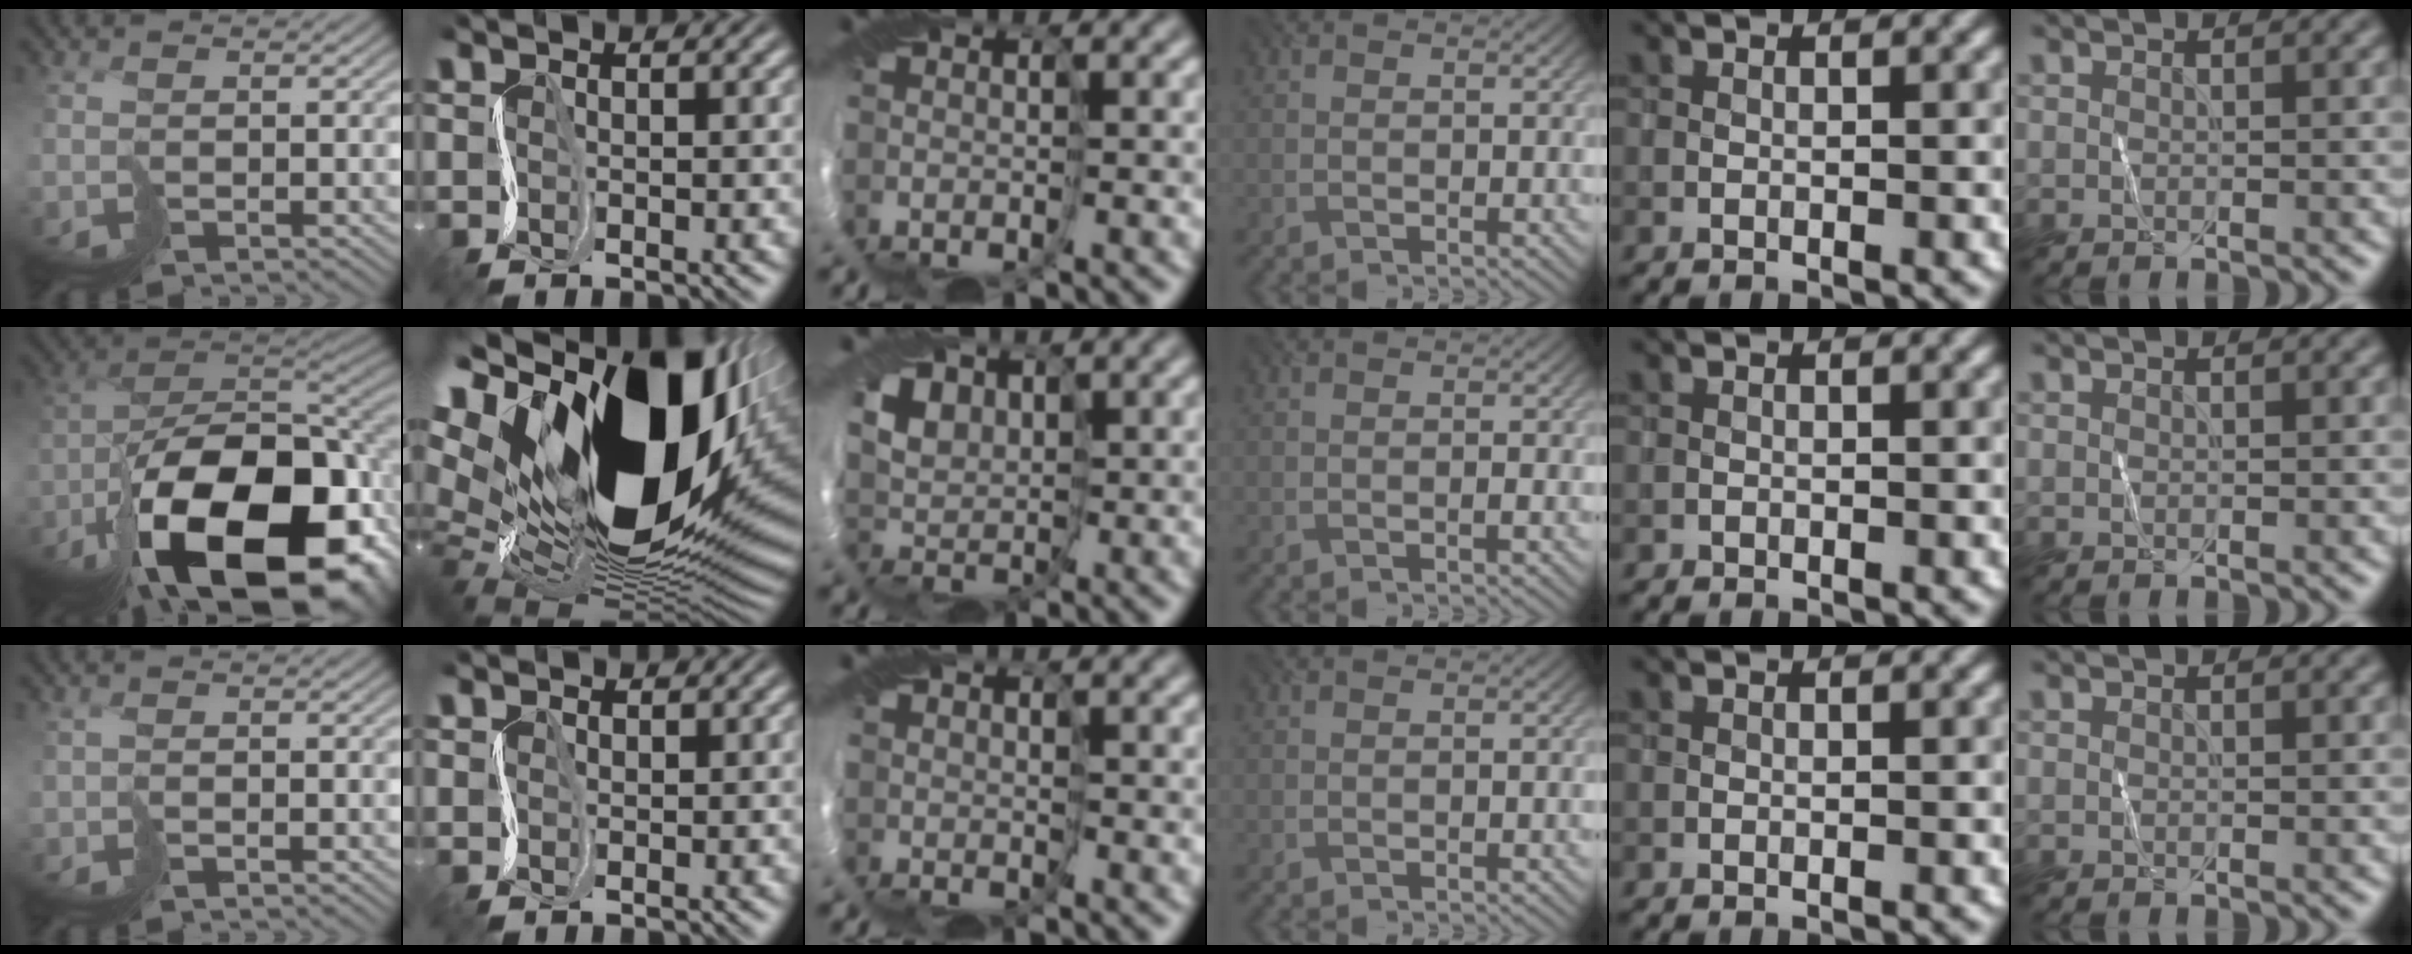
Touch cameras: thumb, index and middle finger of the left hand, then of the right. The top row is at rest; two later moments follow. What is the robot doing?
{"motion": "cut", "object": "paper"}